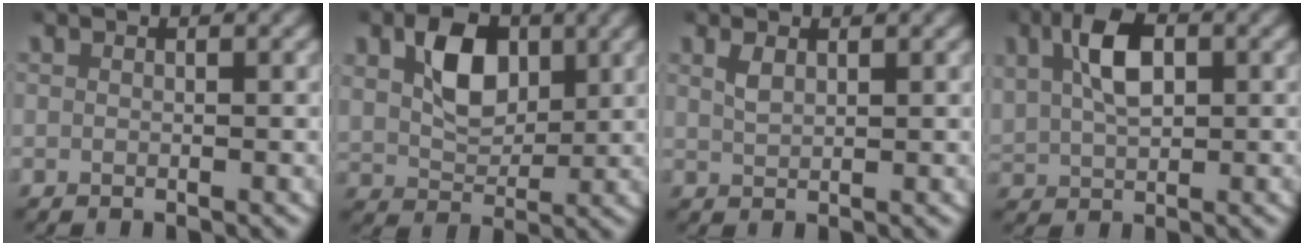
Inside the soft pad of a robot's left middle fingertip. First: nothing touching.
{"total": 5.5, "force": [1.8, 3.9, 3.5], "torque": [-0.067, -0.002, 0.034]}
{"total": 1.0, "force": [0.6, 0.4, 0.8], "torque": [-0.020, -0.002, 0.016]}
{"total": 5.1, "force": [1.6, 3.1, 3.8], "torque": [-0.075, 0.006, 0.031]}